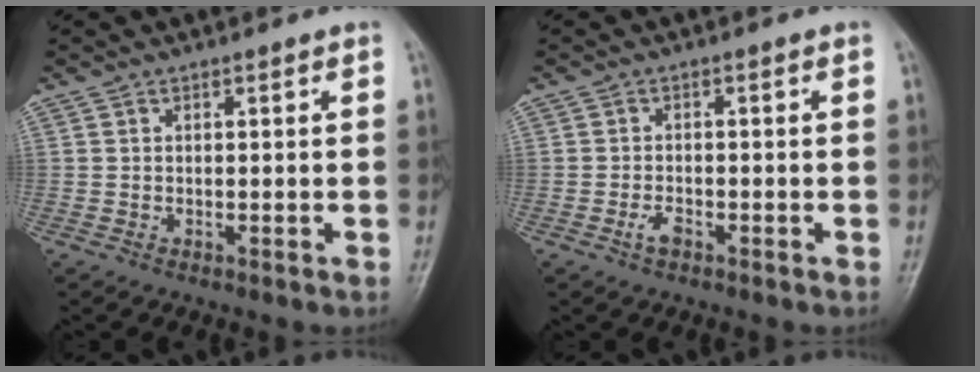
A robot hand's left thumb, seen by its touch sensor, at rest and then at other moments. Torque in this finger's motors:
{"motor_torque": [0.00, 0.04, 0.11, 0.02, 0.00]}